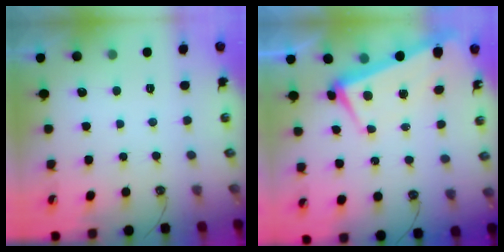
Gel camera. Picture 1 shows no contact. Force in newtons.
{"total": 2.1, "press": 1.8, "slide": 1.1}